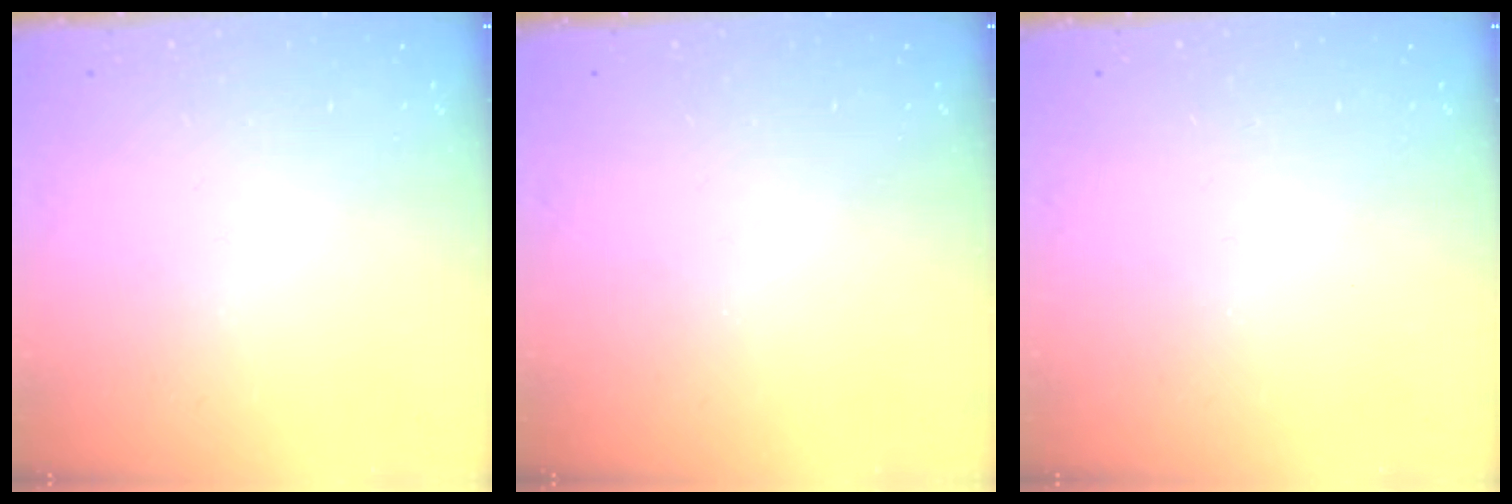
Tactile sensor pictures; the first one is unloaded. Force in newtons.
{"total": 0.0}
{"total": 0.0}